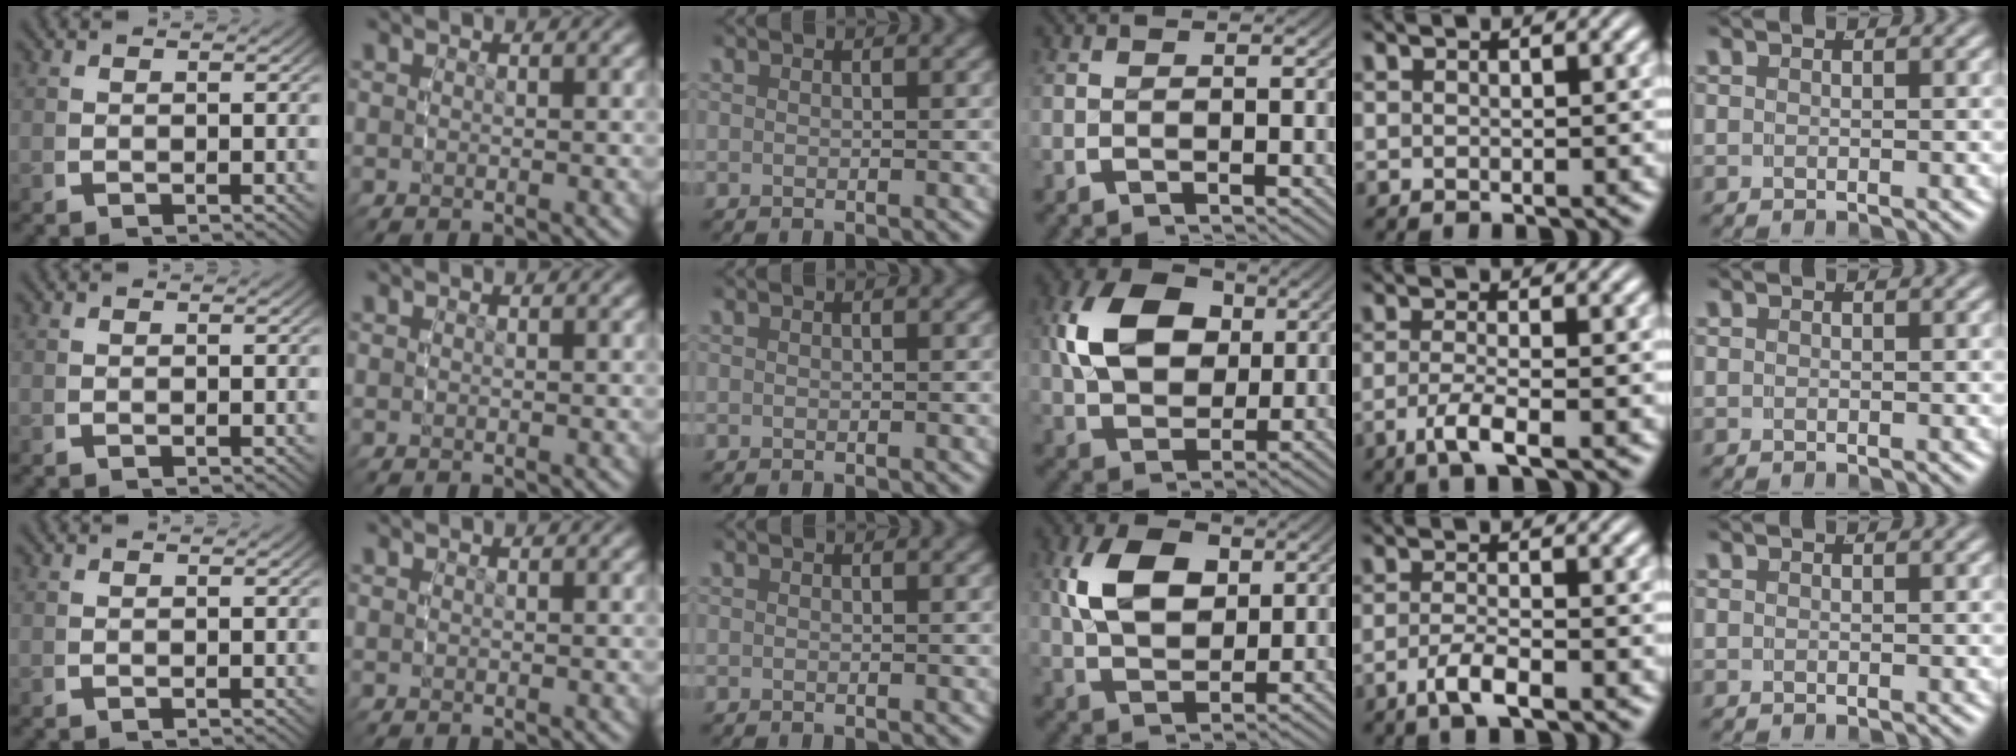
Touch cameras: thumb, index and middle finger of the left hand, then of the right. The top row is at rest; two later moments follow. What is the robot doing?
{"motion": "grasp_and_lifting", "object": "bowl"}